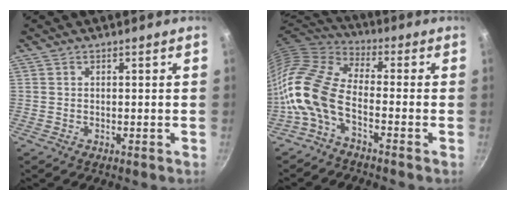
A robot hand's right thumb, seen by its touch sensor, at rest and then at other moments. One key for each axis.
{"total": 13.0, "fx": -4.2, "fy": 6.5, "fz": 10.4, "tx": -0.217, "ty": 0.038, "tz": -0.104}